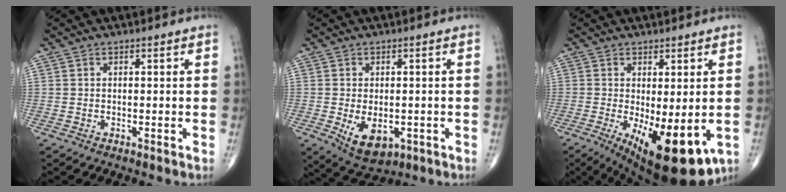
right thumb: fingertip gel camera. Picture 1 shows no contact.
{"total": 7.8, "force": [-2.1, 4.7, 5.9], "torque": [-0.080, -0.008, -0.018]}
{"total": 14.4, "force": [-4.2, 5.3, 12.7], "torque": [-0.176, -0.027, -0.044]}